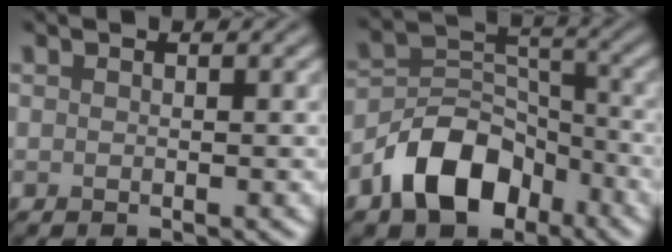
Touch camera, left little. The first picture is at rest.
{"total": 8.1, "force": [-4.7, 5.0, 4.2], "torque": [-0.063, 0.001, -0.096]}